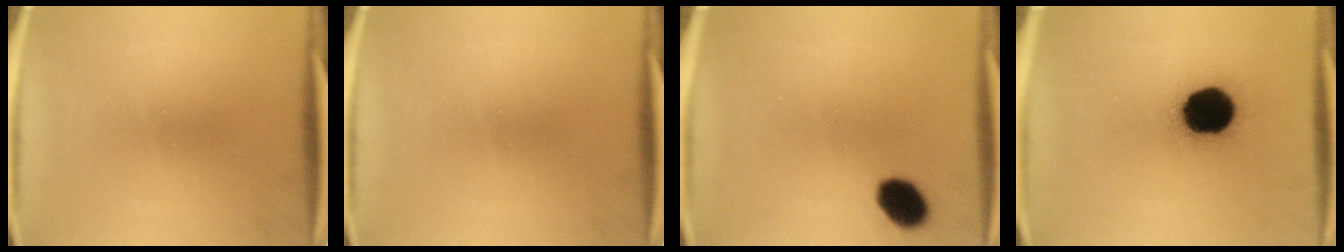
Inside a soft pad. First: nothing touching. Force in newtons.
{"total": 0.0}
{"total": 7.3}
{"total": 18.5}